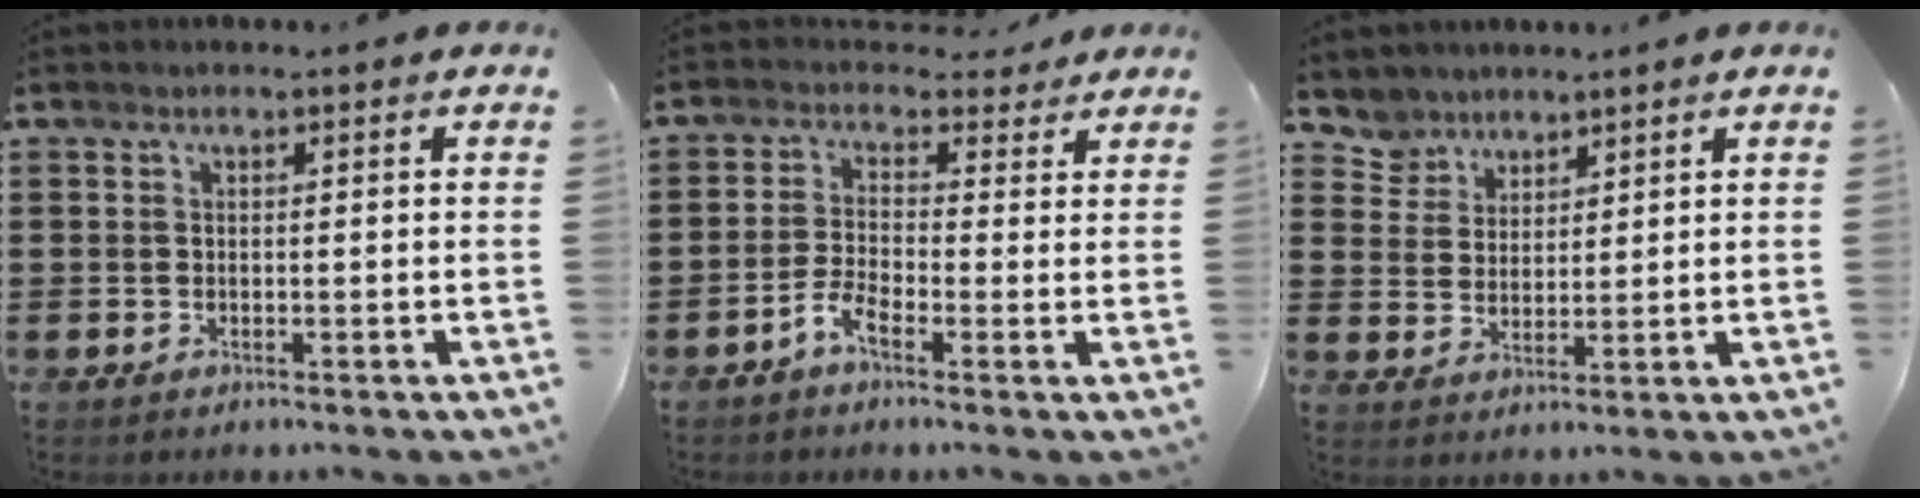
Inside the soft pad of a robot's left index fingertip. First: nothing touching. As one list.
[{"total": 3.3, "force": [-0.7, 2.0, 2.5], "torque": [-0.057, 0.004, -0.019]}, {"total": 4.3, "force": [3.5, 2.5, -0.4], "torque": [-0.015, -0.006, 0.067]}]